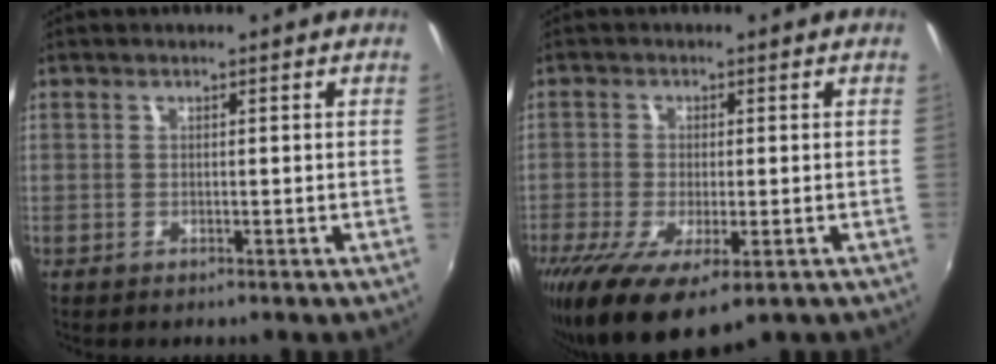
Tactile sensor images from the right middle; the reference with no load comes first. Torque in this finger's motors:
{"motor_torque": [1.41, -0.73, 0.40, 0.21]}